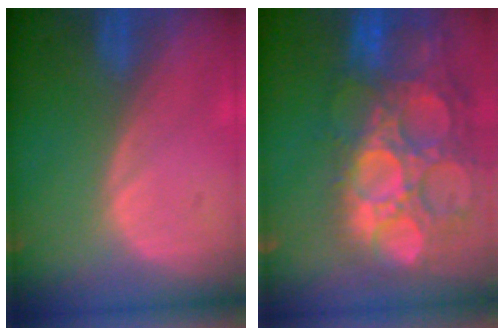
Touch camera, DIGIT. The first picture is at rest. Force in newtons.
{"total": 15.7, "press": 12.9, "slide": 8.9}